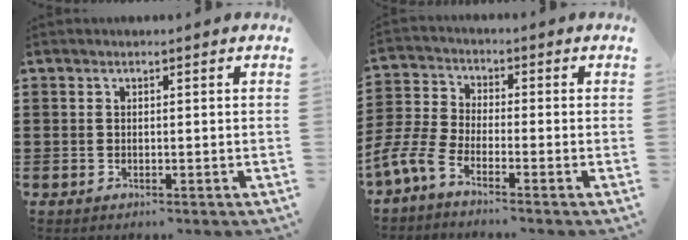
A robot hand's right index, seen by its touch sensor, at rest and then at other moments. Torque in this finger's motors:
{"motor_torque": [1.79, 0.34, 0.48, 0.17]}